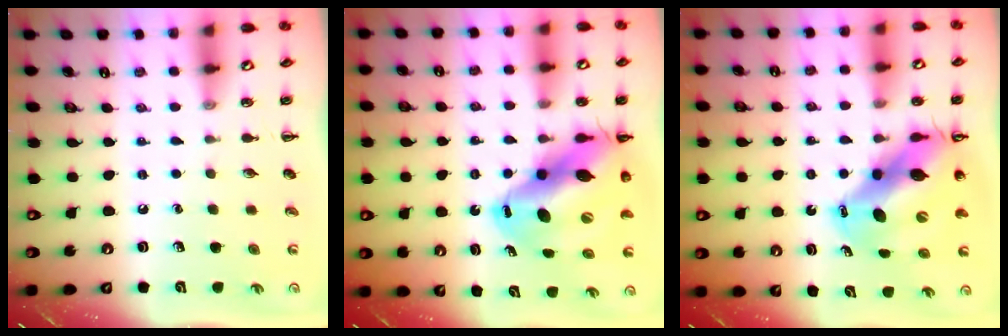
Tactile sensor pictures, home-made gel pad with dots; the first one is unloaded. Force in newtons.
{"total": 19.0, "press": 18.1, "slide": 5.5}
{"total": 14.9, "press": 14.2, "slide": 4.6}